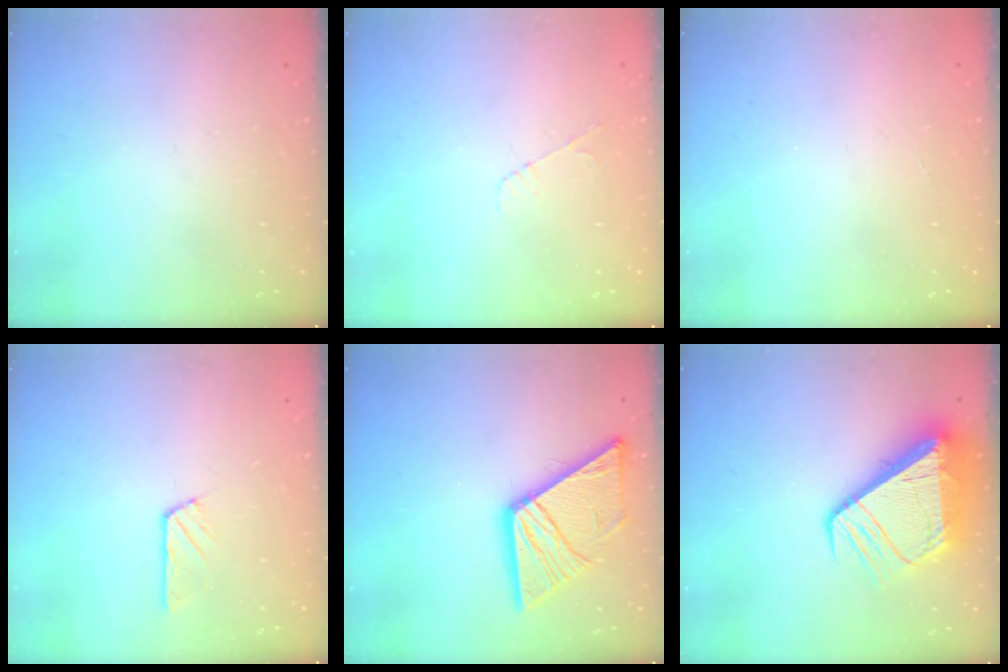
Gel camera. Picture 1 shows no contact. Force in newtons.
{"total": 4.0, "press": 4.0, "slide": 0.6}
{"total": 0.0}
{"total": 2.9, "press": 2.8, "slide": 0.4}
{"total": 15.2, "press": 15.1, "slide": 1.5}
{"total": 15.2, "press": 15.1, "slide": 1.8}